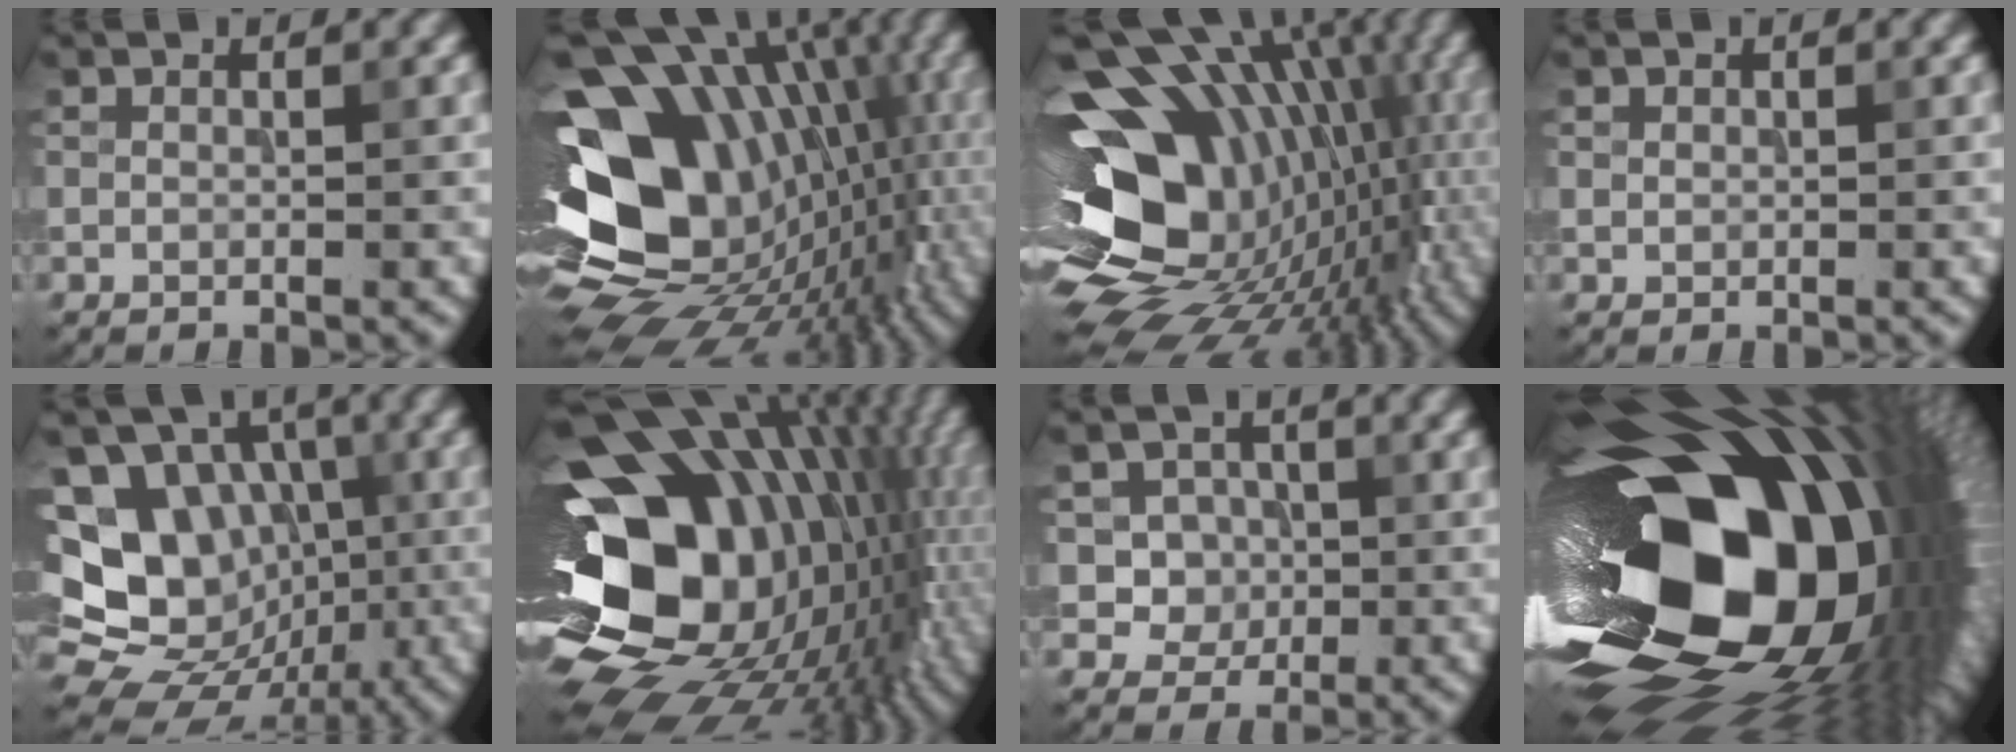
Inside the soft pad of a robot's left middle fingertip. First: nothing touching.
{"total": 16.3, "force": [-1.3, 12.0, 11.0], "torque": [-0.171, 0.023, -0.018]}
{"total": 17.9, "force": [-1.8, 12.7, 12.5], "torque": [-0.185, 0.012, -0.013]}
{"total": 0.7, "force": [0.2, 0.6, 0.2], "torque": [-0.002, -0.003, 0.006]}
{"total": 16.6, "force": [-0.5, 14.0, 8.9], "torque": [-0.161, 0.029, -0.010]}
{"total": 19.8, "force": [-1.4, 13.7, 14.2], "torque": [-0.238, -0.002, -0.012]}
{"total": 3.5, "force": [0.1, 3.3, 1.2], "torque": [-0.012, -0.002, -0.005]}
{"total": 22.0, "force": [-0.6, 12.7, 18.0], "torque": [-0.301, -0.058, -0.027]}